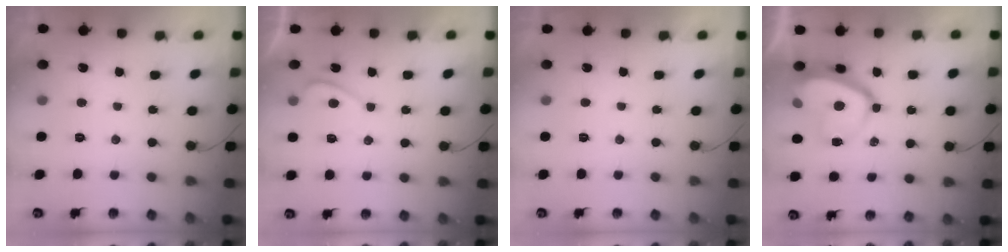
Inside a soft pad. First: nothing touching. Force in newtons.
{"total": 2.1, "press": 2.0, "slide": 0.7}
{"total": 2.2, "press": 2.1, "slide": 0.3}
{"total": 11.4, "press": 11.4, "slide": 0.9}